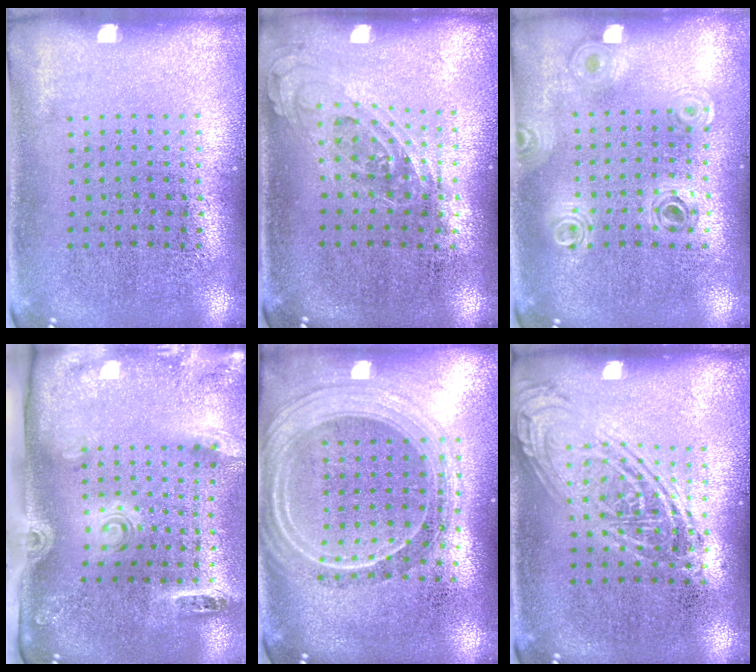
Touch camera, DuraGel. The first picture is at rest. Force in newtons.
{"total": 0.8, "press": 0.7, "slide": 0.4}
{"total": 0.9, "press": 0.9, "slide": 0.1}
{"total": 2.9, "press": 2.0, "slide": 2.1}
{"total": 2.3, "press": 1.9, "slide": 1.3}
{"total": 2.5, "press": 2.5, "slide": 0.2}